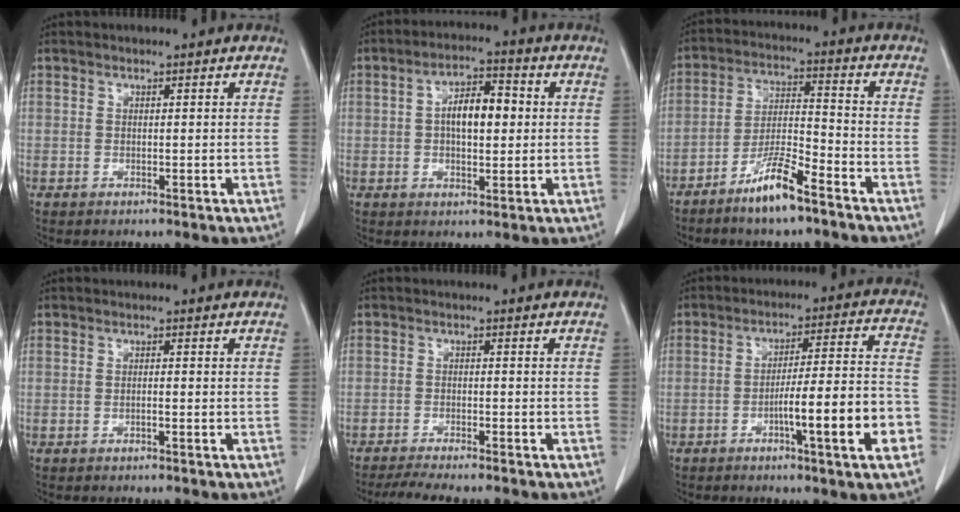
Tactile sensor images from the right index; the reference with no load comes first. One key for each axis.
{"total": 7.5, "fx": 0.6, "fy": 3.1, "fz": 6.8, "tx": -0.122, "ty": 0.016, "tz": 0.008}
{"total": 8.6, "fx": -6.1, "fy": 1.0, "fz": 6.0, "tx": -0.120, "ty": -0.010, "tz": -0.116}
{"total": 0.6, "fx": -0.3, "fy": 0.0, "fz": 0.5, "tx": -0.009, "ty": 0.001, "tz": -0.004}
{"total": 7.1, "fx": -6.2, "fy": 0.6, "fz": 3.4, "tx": -0.047, "ty": -0.010, "tz": -0.095}
{"total": 13.1, "fx": -4.8, "fy": 0.2, "fz": 12.2, "tx": -0.181, "ty": 0.007, "tz": -0.072}